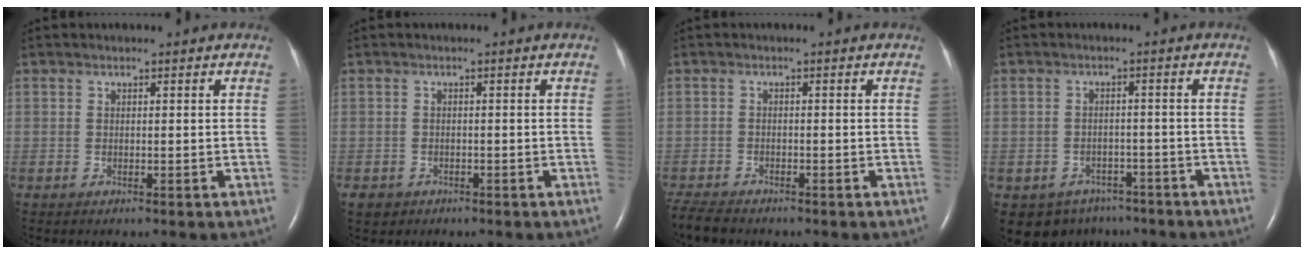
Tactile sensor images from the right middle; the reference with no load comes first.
{"total": 2.2, "force": [-1.3, 1.7, 0.3], "torque": [-0.011, 0.003, -0.019]}
{"total": 4.2, "force": [-3.9, 0.9, 1.4], "torque": [-0.029, -0.014, -0.068]}
{"total": 7.6, "force": [-5.3, 5.3, 1.3], "torque": [-0.022, 0.011, -0.067]}